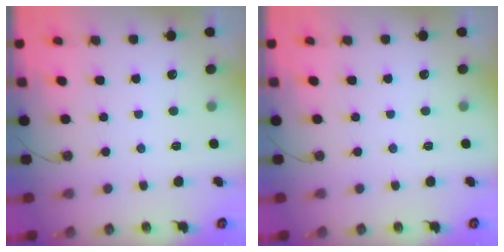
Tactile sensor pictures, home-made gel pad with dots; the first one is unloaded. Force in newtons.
{"total": 0.0}